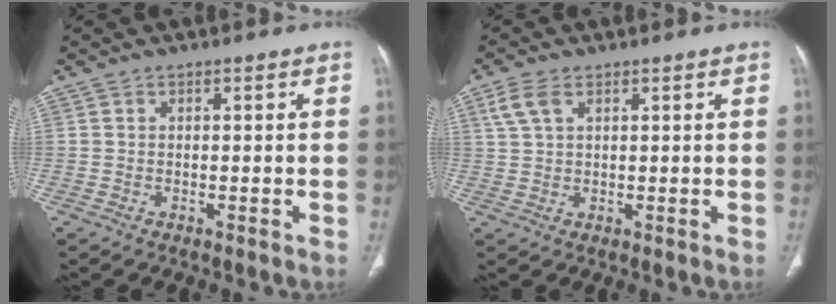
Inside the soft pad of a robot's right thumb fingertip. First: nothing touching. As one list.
[{"total": 4.3, "force": [2.0, 2.3, 3.0], "torque": [-0.073, 0.008, 0.048]}]